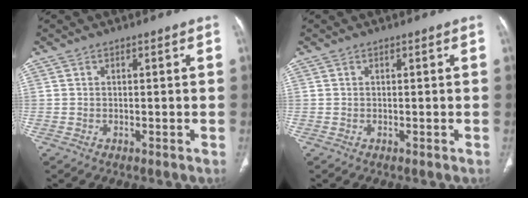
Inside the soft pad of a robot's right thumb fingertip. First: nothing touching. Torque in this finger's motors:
{"motor_torque": [-0.01, 0.00, 0.11, -0.10, 0.01]}